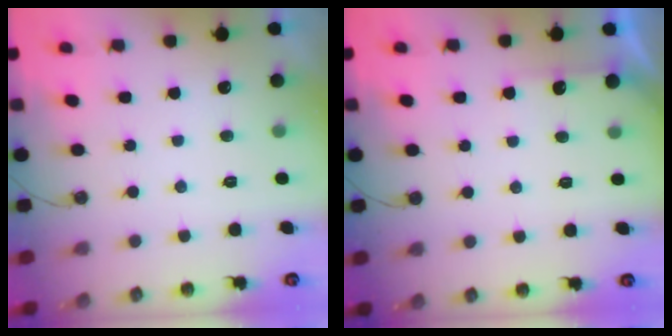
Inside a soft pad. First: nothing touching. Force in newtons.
{"total": 3.9, "press": 3.9, "slide": 0.5}